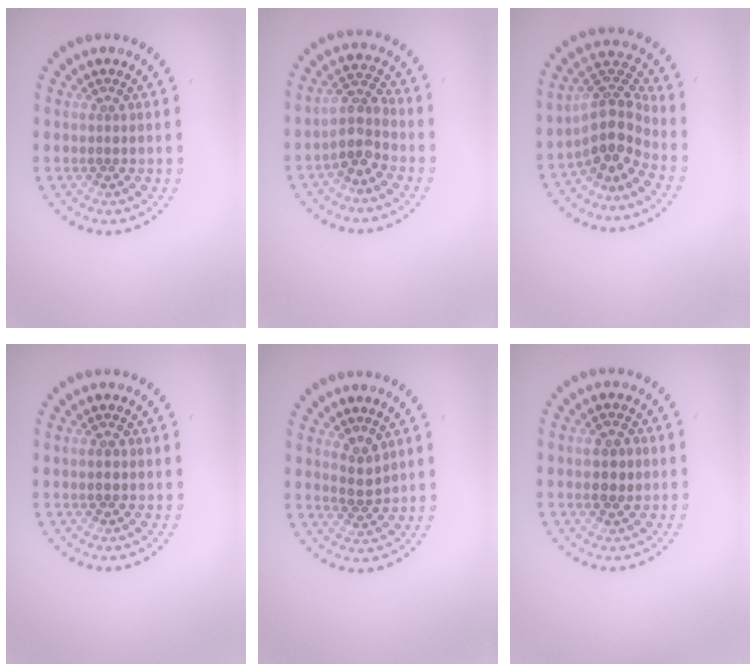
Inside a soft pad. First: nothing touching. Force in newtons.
{"total": 3.0, "press": 2.4, "slide": 1.8}
{"total": 4.3, "press": 3.1, "slide": 2.9}
{"total": 1.1, "press": 1.1, "slide": 0.1}
{"total": 1.8, "press": 1.5, "slide": 1.0}
{"total": 1.8, "press": 1.8, "slide": 0.1}